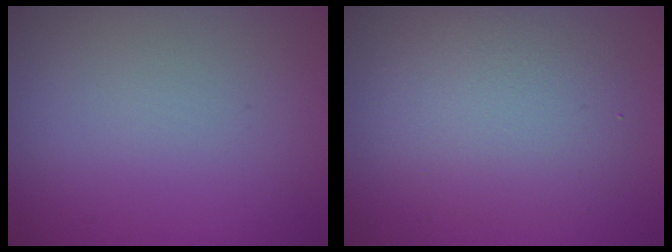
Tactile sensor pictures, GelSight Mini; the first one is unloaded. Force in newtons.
{"total": 4.6, "press": 4.6, "slide": 0.2}